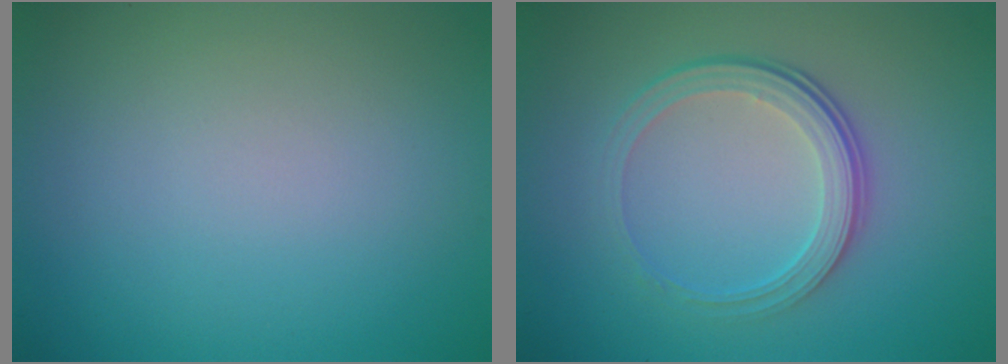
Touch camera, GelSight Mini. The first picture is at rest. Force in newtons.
{"total": 4.3, "press": 2.9, "slide": 3.2}